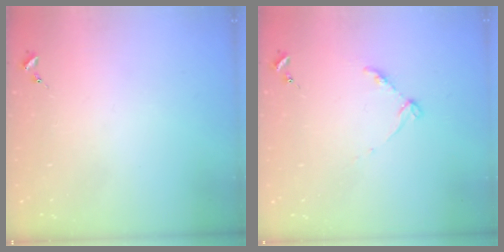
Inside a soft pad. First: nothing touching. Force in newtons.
{"total": 5.6, "press": 5.5, "slide": 0.7}